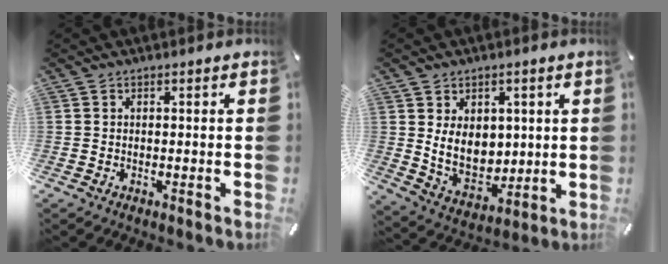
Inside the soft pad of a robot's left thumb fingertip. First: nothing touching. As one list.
[{"total": 9.7, "force": [2.5, 7.7, 5.2], "torque": [-0.103, -0.017, 0.047]}]